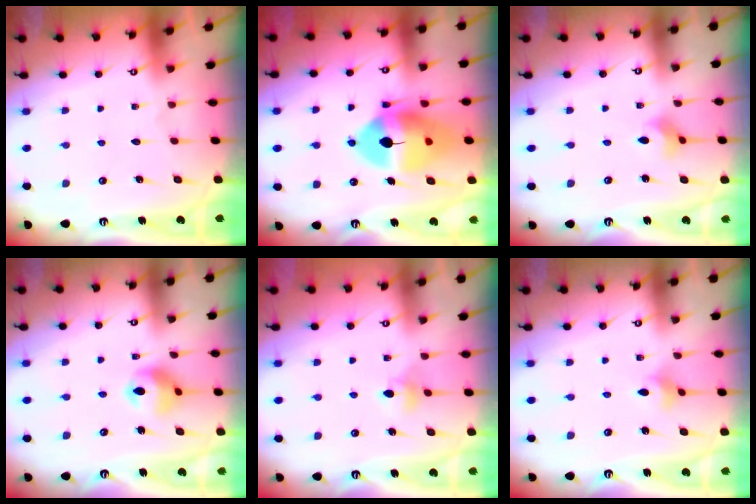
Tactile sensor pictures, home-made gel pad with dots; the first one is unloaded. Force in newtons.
{"total": 16.4, "press": 16.2, "slide": 2.3}
{"total": 2.9, "press": 2.9, "slide": 0.4}
{"total": 10.7, "press": 10.5, "slide": 2.1}
{"total": 4.9, "press": 4.8, "slide": 1.0}
{"total": 2.9, "press": 2.9, "slide": 0.6}